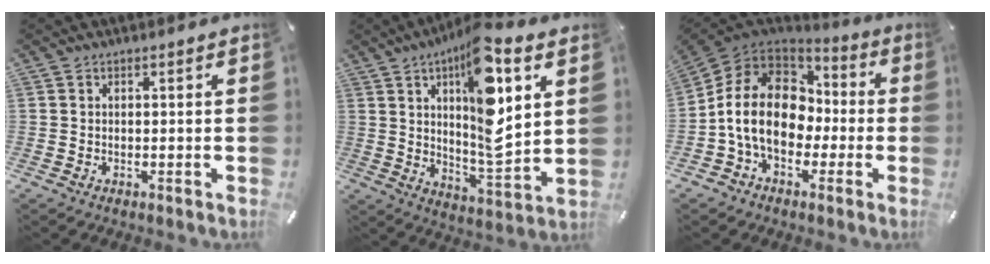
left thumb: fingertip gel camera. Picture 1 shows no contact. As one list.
[{"total": 18.0, "force": [7.1, 6.3, 15.3], "torque": [-0.236, -0.033, 0.111]}, {"total": 16.0, "force": [-1.9, 12.5, 9.8], "torque": [-0.208, 0.027, -0.031]}]